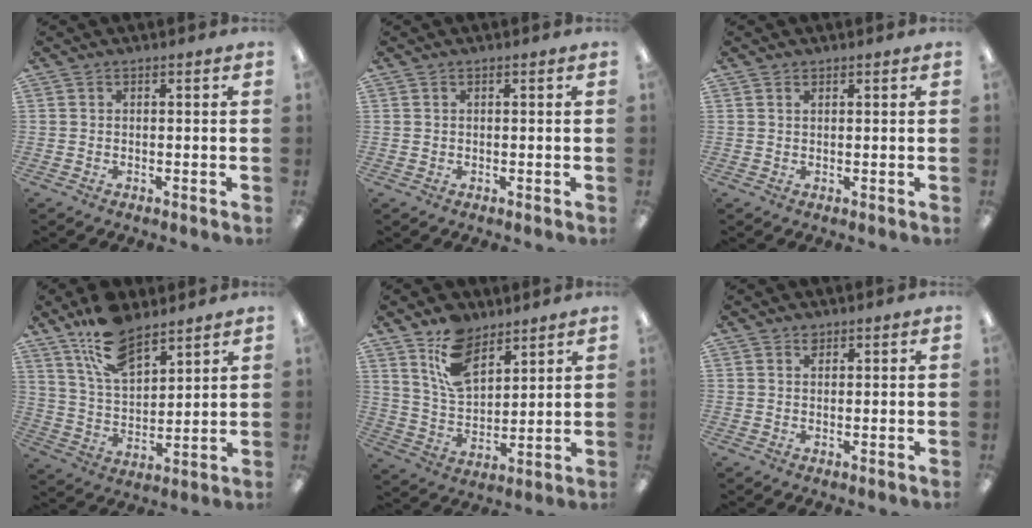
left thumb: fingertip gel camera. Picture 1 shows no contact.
{"total": 0.6, "force": [0.3, 0.4, 0.1], "torque": [-0.003, 0.004, 0.005]}
{"total": 1.1, "force": [0.8, 0.6, 0.4], "torque": [-0.011, 0.000, 0.015]}
{"total": 14.2, "force": [10.1, 6.6, 7.5], "torque": [-0.139, -0.045, 0.186]}
{"total": 12.9, "force": [8.4, 7.0, 6.8], "torque": [-0.132, -0.031, 0.159]}
{"total": 1.5, "force": [1.2, 0.7, 0.5], "torque": [-0.003, -0.005, 0.022]}